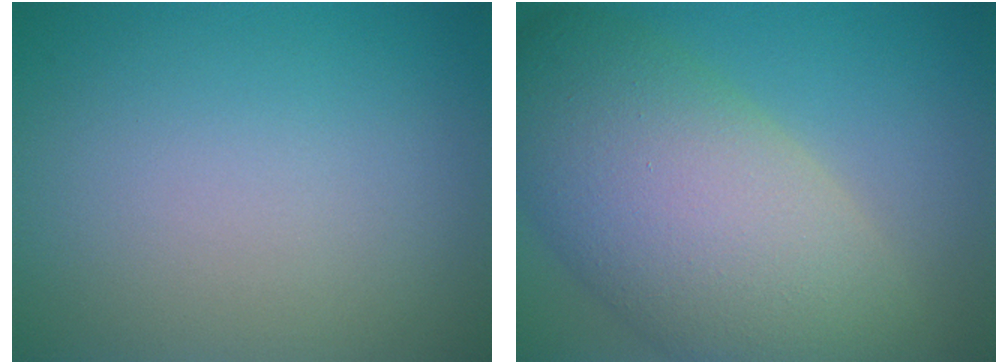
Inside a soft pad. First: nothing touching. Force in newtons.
{"total": 12.2, "press": 12.2, "slide": 0.9}